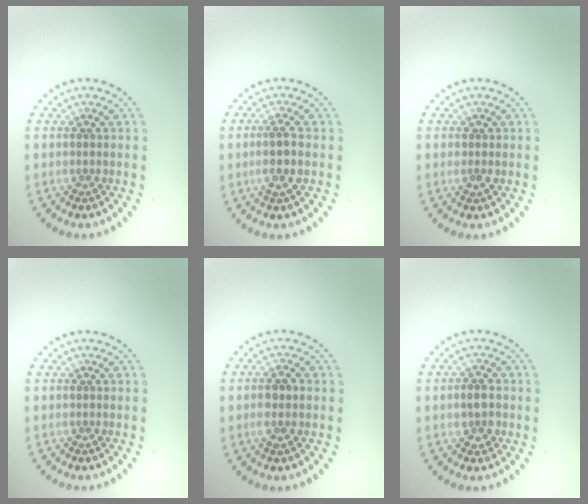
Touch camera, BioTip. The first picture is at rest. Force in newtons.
{"total": 2.3, "press": 2.1, "slide": 0.8}
{"total": 0.9, "press": 0.8, "slide": 0.2}
{"total": 0.0}
{"total": 2.0, "press": 1.9, "slide": 0.5}
{"total": 2.4, "press": 2.4, "slide": 0.4}